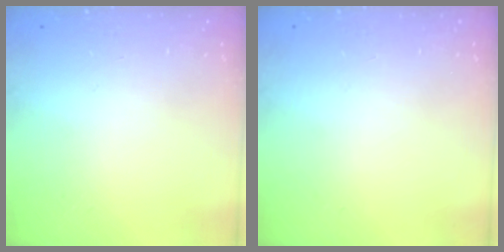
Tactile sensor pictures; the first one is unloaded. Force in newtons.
{"total": 0.0}